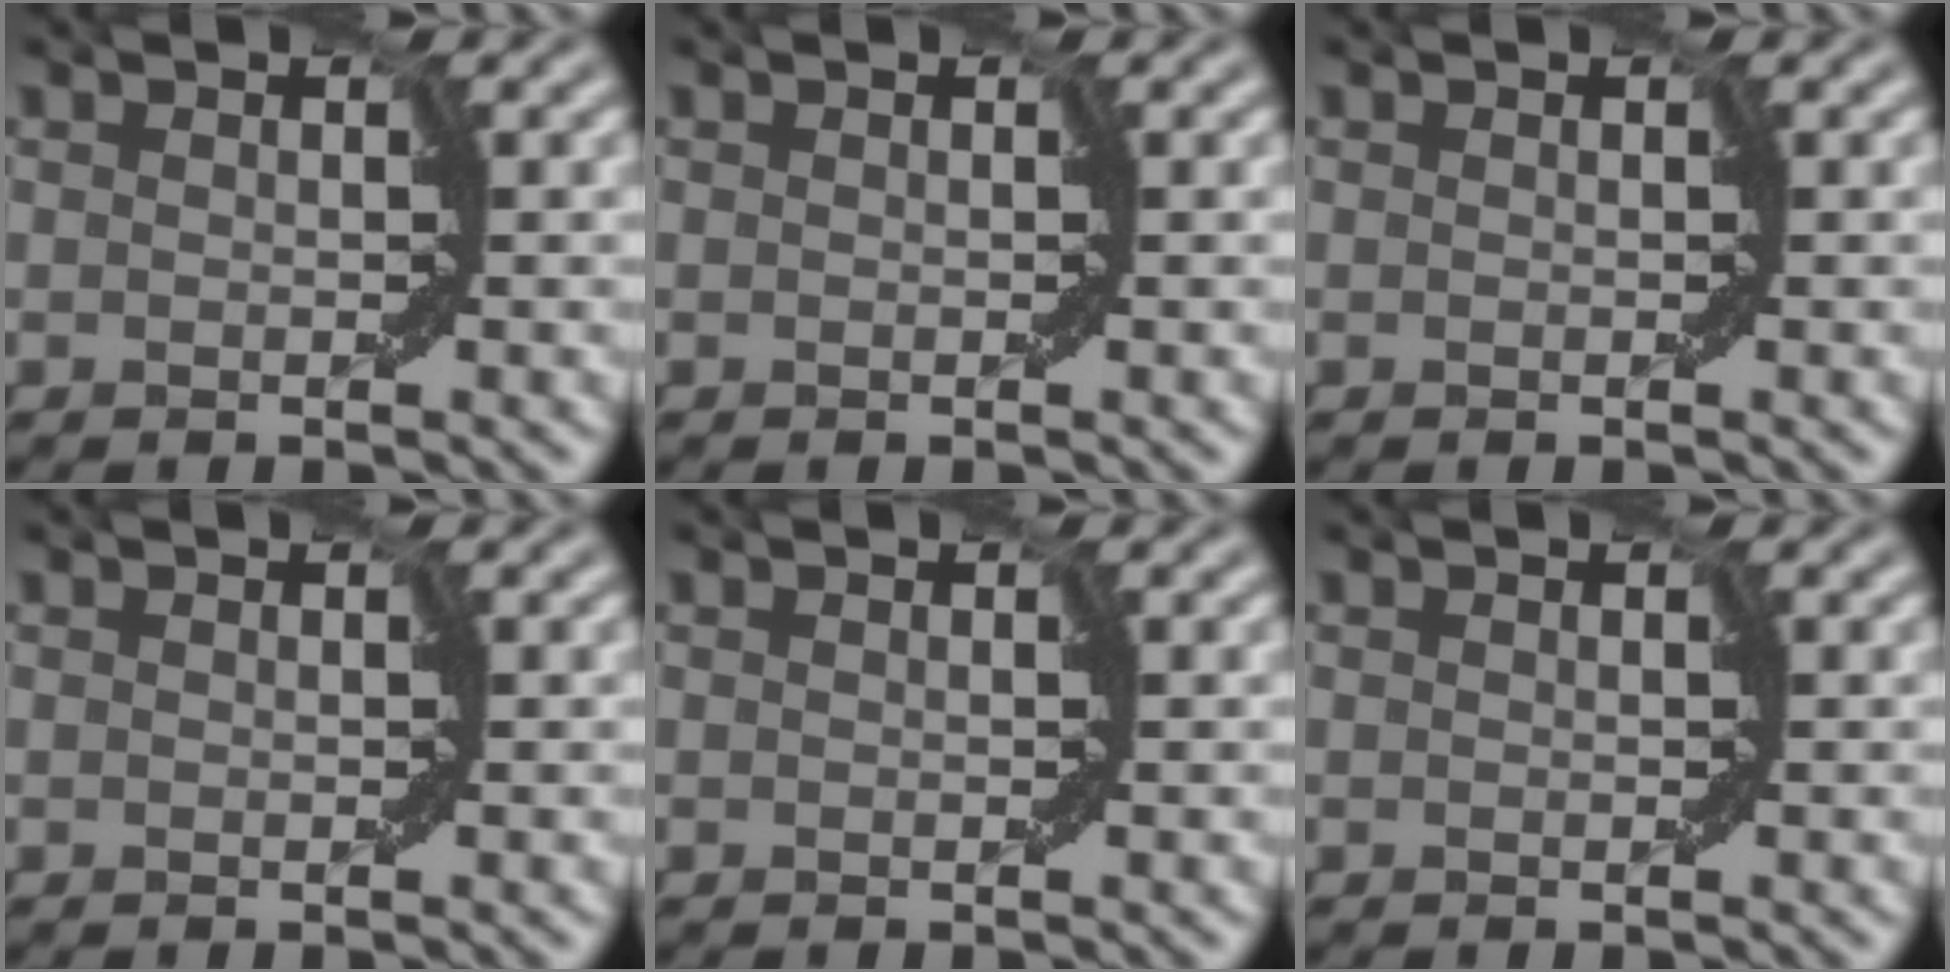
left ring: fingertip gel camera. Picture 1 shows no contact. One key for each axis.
{"total": 0.0}
{"total": 0.0}
{"total": 0.0}
{"total": 0.0}
{"total": 0.0}